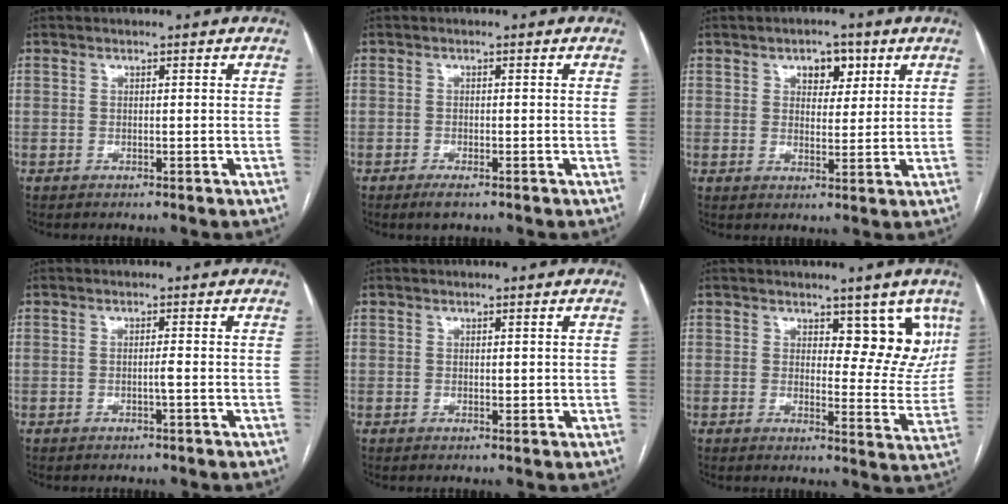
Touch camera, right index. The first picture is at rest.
{"total": 1.9, "force": [-1.3, 0.3, 1.3], "torque": [-0.025, -0.003, -0.022]}
{"total": 4.6, "force": [2.3, 2.7, 2.9], "torque": [-0.038, 0.009, 0.034]}
{"total": 0.9, "force": [-0.4, -0.2, 0.8], "torque": [-0.016, 0.000, -0.008]}
{"total": 0.7, "force": [0.3, 0.5, 0.5], "torque": [-0.007, -0.003, 0.003]}
{"total": 7.9, "force": [4.8, 3.9, 5.0], "torque": [-0.034, -0.011, 0.059]}